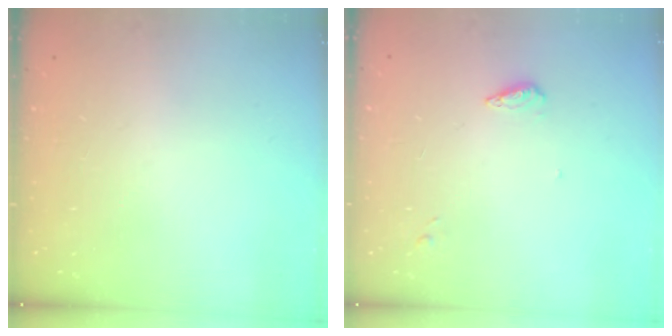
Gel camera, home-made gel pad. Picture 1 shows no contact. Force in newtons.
{"total": 3.9, "press": 3.9, "slide": 0.5}